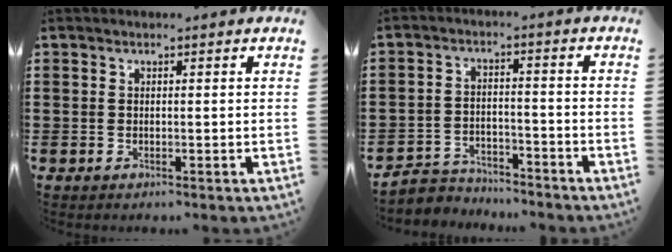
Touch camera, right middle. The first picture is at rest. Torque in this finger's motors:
{"motor_torque": [0.55, -0.47, 0.04, -0.03]}